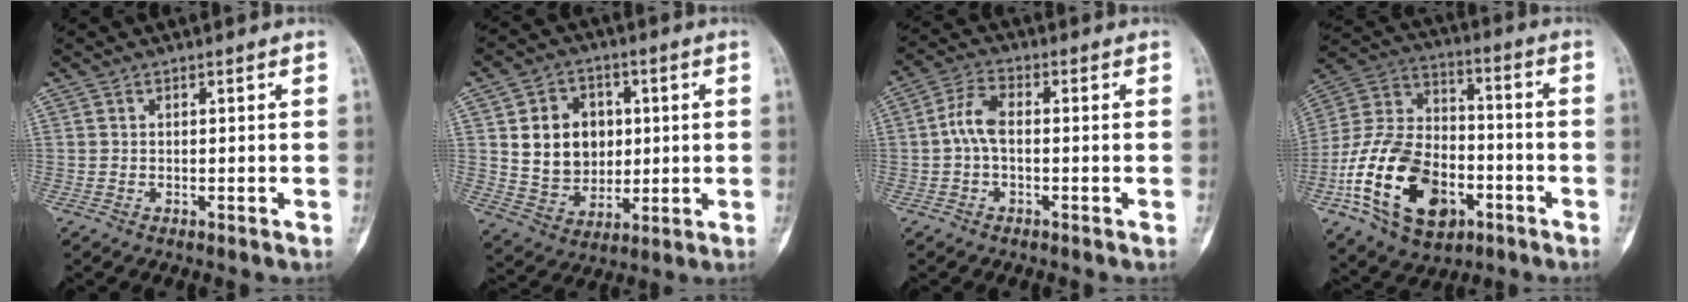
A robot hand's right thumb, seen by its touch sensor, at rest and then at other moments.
{"total": 12.6, "force": [2.2, 10.4, 6.9], "torque": [-0.069, -0.006, 0.049]}
{"total": 5.5, "force": [-0.4, 2.8, 4.7], "torque": [-0.099, 0.017, -0.016]}
{"total": 22.3, "force": [-8.1, 14.0, 15.4], "torque": [-0.277, 0.044, -0.136]}